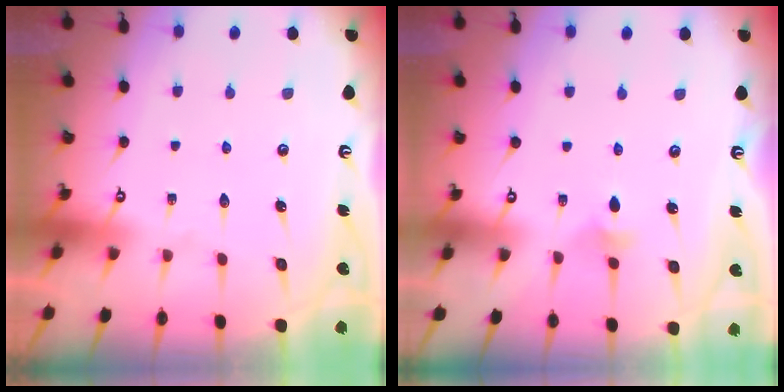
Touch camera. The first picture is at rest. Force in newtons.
{"total": 3.9, "press": 3.8, "slide": 1.0}